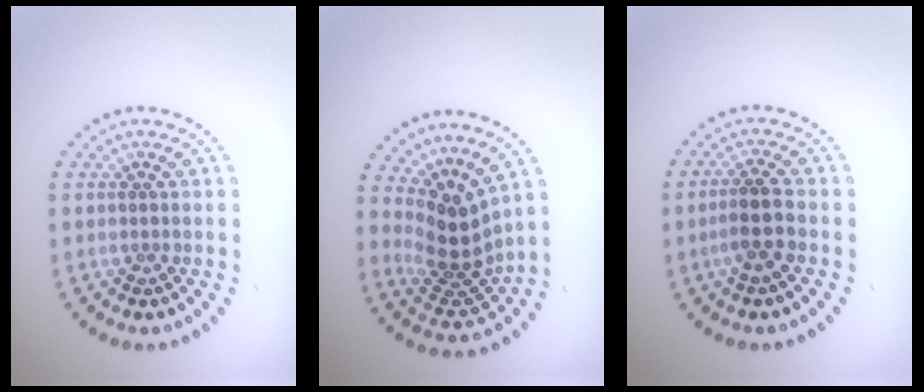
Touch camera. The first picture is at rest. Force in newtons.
{"total": 4.1, "press": 2.9, "slide": 2.9}
{"total": 2.5, "press": 2.2, "slide": 1.2}